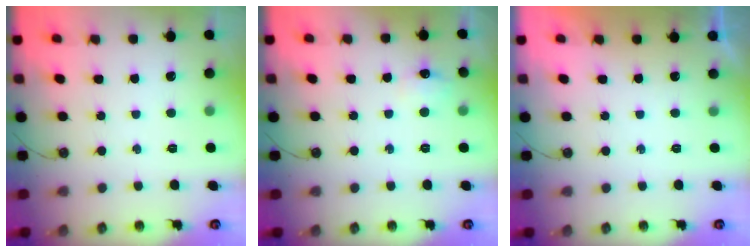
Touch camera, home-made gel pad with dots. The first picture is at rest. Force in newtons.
{"total": 6.5, "press": 6.5, "slide": 1.0}
{"total": 0.0}